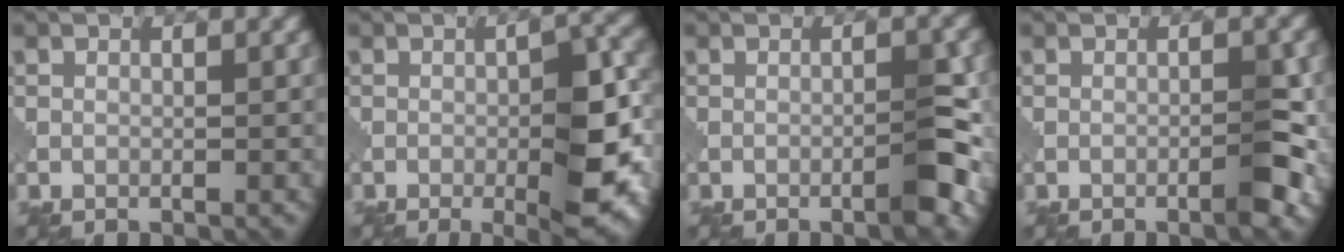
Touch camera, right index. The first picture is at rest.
{"total": 7.7, "force": [-2.3, 2.1, 7.0], "torque": [-0.108, -0.003, -0.030]}
{"total": 3.1, "force": [-1.5, 0.3, 2.7], "torque": [-0.040, 0.010, -0.026]}
{"total": 2.6, "force": [-1.3, 0.2, 2.3], "torque": [-0.033, 0.008, -0.021]}